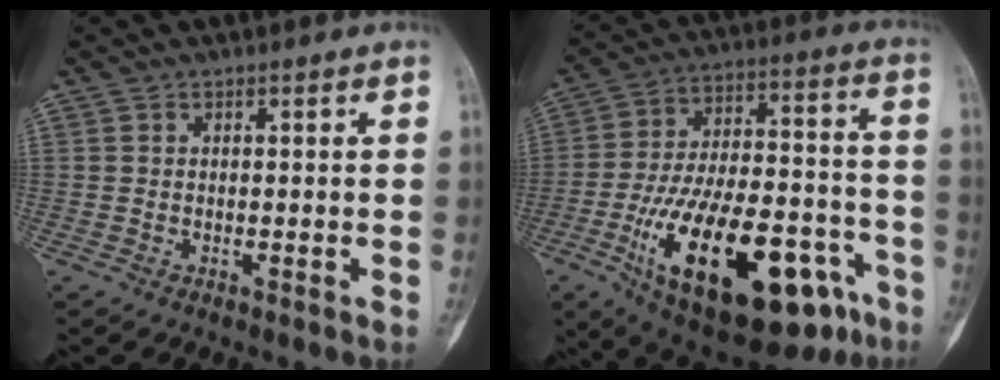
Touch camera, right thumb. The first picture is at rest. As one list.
[{"total": 31.6, "force": [-13.6, 13.6, 25.1], "torque": [-0.399, 0.048, -0.198]}]